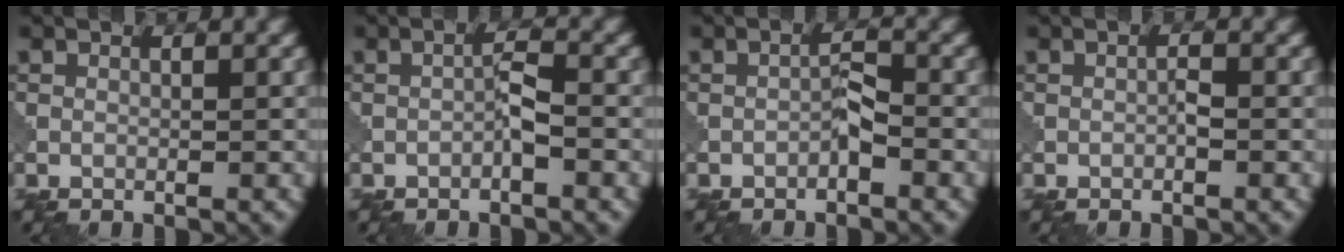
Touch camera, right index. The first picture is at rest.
{"total": 1.6, "force": [-0.8, 0.2, 1.4], "torque": [-0.027, 0.008, -0.016]}
{"total": 1.6, "force": [-0.9, 0.4, 1.3], "torque": [-0.023, 0.007, -0.017]}
{"total": 0.7, "force": [-0.3, 0.2, 0.6], "torque": [-0.012, 0.003, -0.007]}